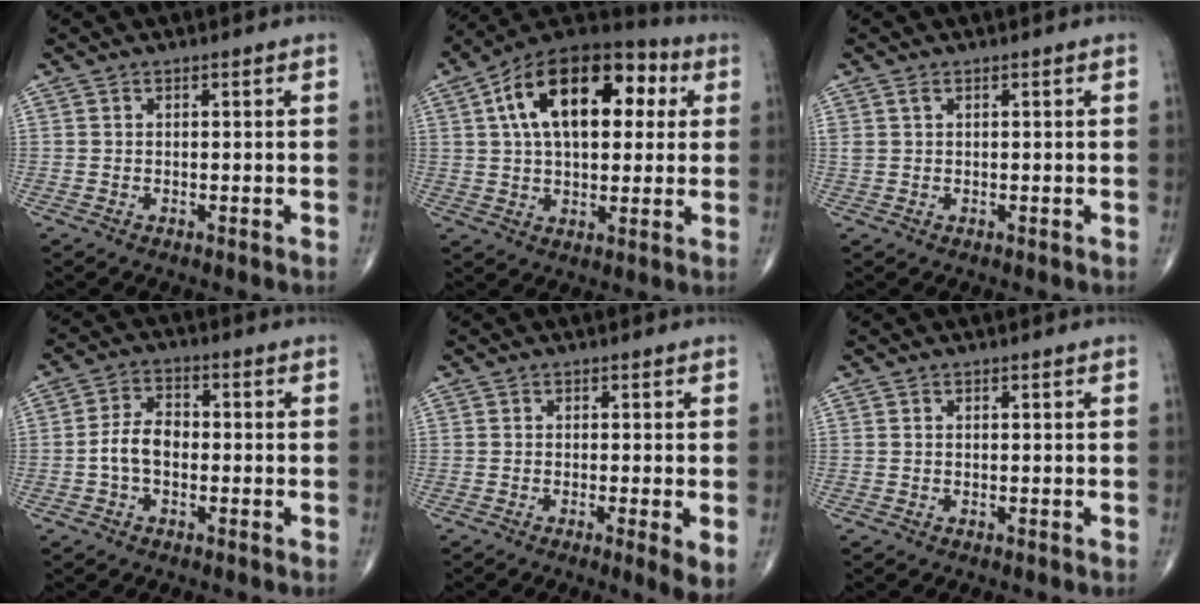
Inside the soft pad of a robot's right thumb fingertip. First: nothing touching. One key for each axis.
{"total": 21.5, "fx": 5.7, "fy": 12.0, "fz": 17.0, "tx": -0.246, "ty": 0.026, "tz": 0.079}
{"total": 1.1, "fx": 0.6, "fy": 0.6, "fz": 0.7, "tx": -0.017, "ty": 0.006, "tz": 0.015}
{"total": 5.8, "fx": -1.1, "fy": 3.6, "fz": 4.3, "tx": -0.076, "ty": 0.023, "tz": -0.029}
{"total": 3.8, "fx": -0.8, "fy": 0.4, "fz": 3.7, "tx": -0.065, "ty": -0.014, "tz": -0.018}
{"total": 0.0}